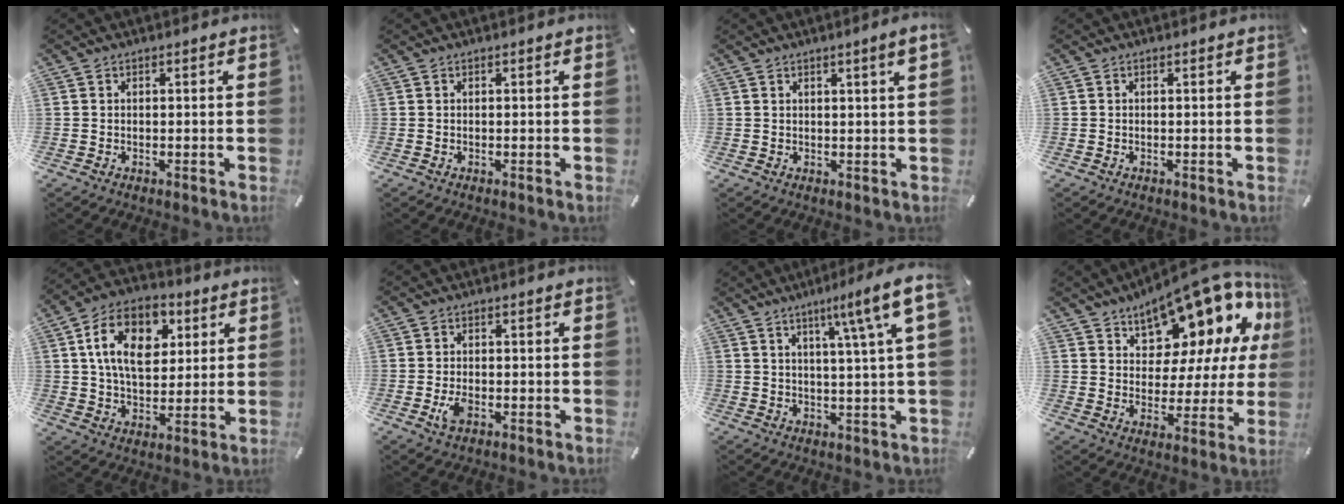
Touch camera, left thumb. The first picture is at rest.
{"total": 0.0}
{"total": 2.9, "force": [1.4, 0.1, 2.5], "torque": [-0.049, -0.001, 0.023]}
{"total": 0.0}
{"total": 15.1, "force": [4.6, 10.2, 10.1], "torque": [-0.179, 0.003, 0.082]}
{"total": 3.5, "force": [-1.2, 2.1, 2.5], "torque": [-0.057, 0.000, -0.022]}
{"total": 11.6, "force": [5.1, 0.6, 10.4], "torque": [-0.161, -0.025, 0.076]}
{"total": 16.5, "force": [12.7, 7.9, 6.9], "torque": [-0.095, -0.112, 0.217]}